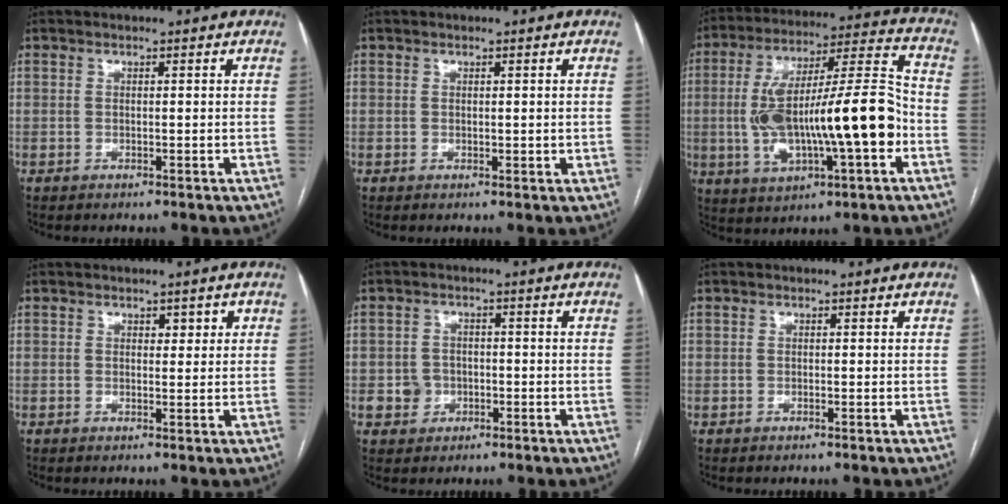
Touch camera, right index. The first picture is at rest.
{"total": 1.2, "force": [0.2, 0.6, 1.0], "torque": [-0.015, -0.004, 0.006]}
{"total": 21.0, "force": [-3.6, 4.1, 20.3], "torque": [-0.370, 0.020, -0.048]}
{"total": 1.9, "force": [0.9, 1.1, 1.2], "torque": [-0.010, 0.002, 0.011]}
{"total": 3.4, "force": [-0.9, 3.2, 0.9], "torque": [-0.004, 0.009, -0.011]}
{"total": 0.0}